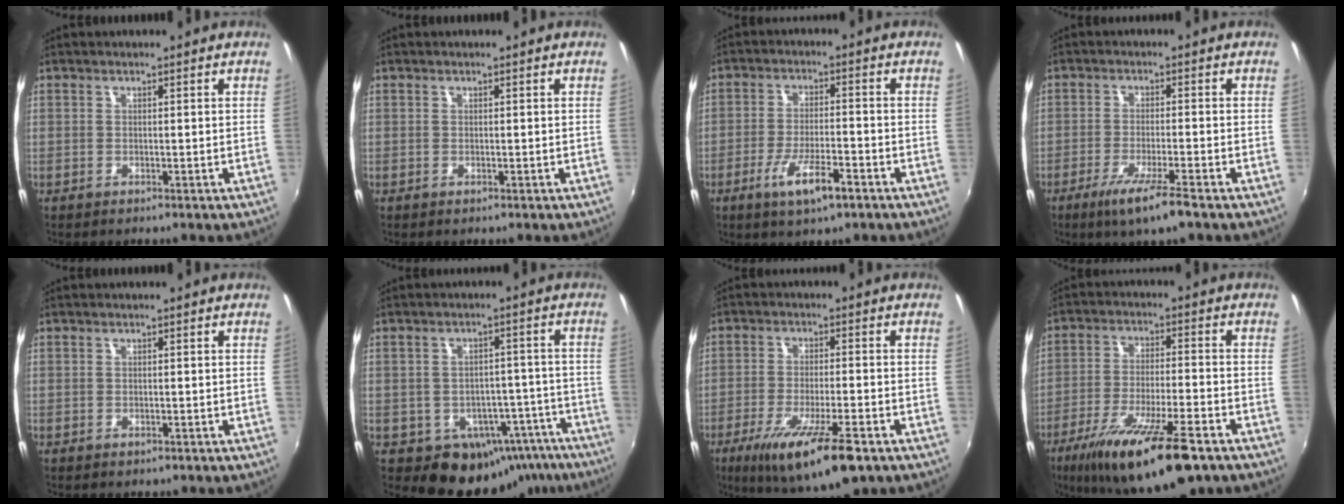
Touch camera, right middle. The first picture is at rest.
{"total": 0.0}
{"total": 8.2, "force": [-4.6, 1.8, 6.6], "torque": [-0.135, -0.014, -0.077]}
{"total": 7.4, "force": [-4.8, 0.1, 5.7], "torque": [-0.122, -0.022, -0.085]}
{"total": 0.5, "force": [-0.3, 0.5, 0.1], "torque": [-0.001, -0.004, -0.005]}
{"total": 13.4, "force": [-8.4, 9.7, 3.9], "torque": [-0.059, 0.036, -0.071]}
{"total": 14.6, "force": [-8.4, 3.1, 11.5], "torque": [-0.215, -0.041, -0.137]}
{"total": 18.8, "force": [-11.9, 4.2, 14.0], "torque": [-0.254, -0.044, -0.196]}